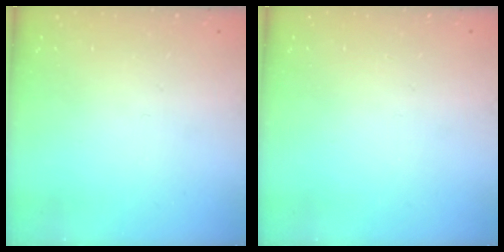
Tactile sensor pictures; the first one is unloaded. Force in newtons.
{"total": 0.0}